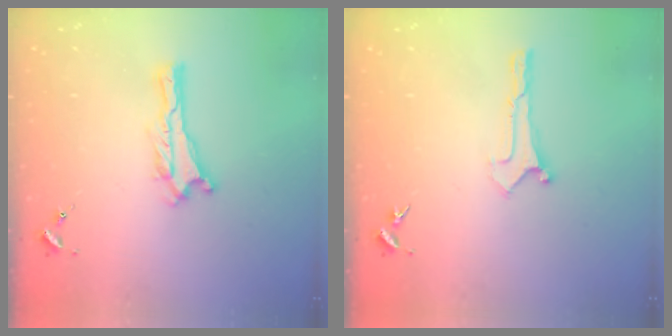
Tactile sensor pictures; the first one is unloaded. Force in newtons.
{"total": 0.0}